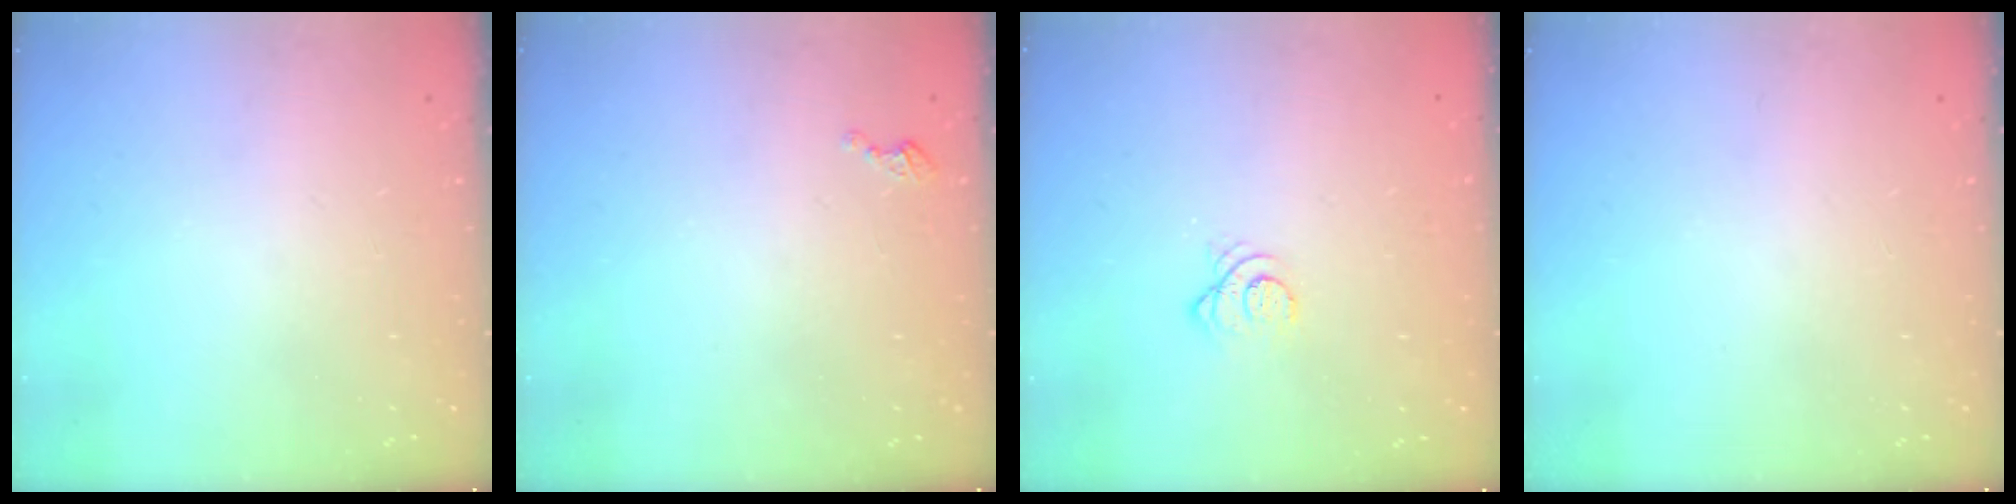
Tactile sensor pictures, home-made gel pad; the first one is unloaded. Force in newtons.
{"total": 2.3, "press": 2.3, "slide": 0.3}
{"total": 3.1, "press": 3.1, "slide": 0.1}
{"total": 0.0}